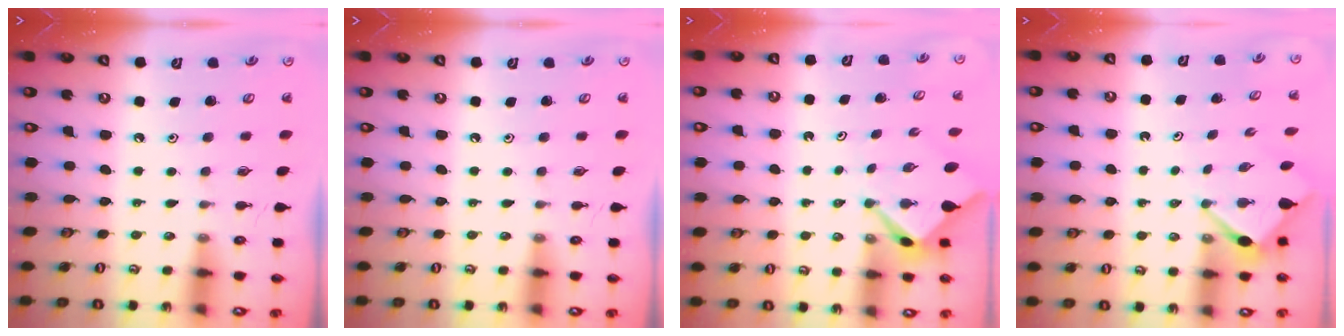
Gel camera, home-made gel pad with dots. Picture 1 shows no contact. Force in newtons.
{"total": 0.0}
{"total": 3.0, "press": 3.0, "slide": 0.3}
{"total": 3.4, "press": 3.4, "slide": 0.3}